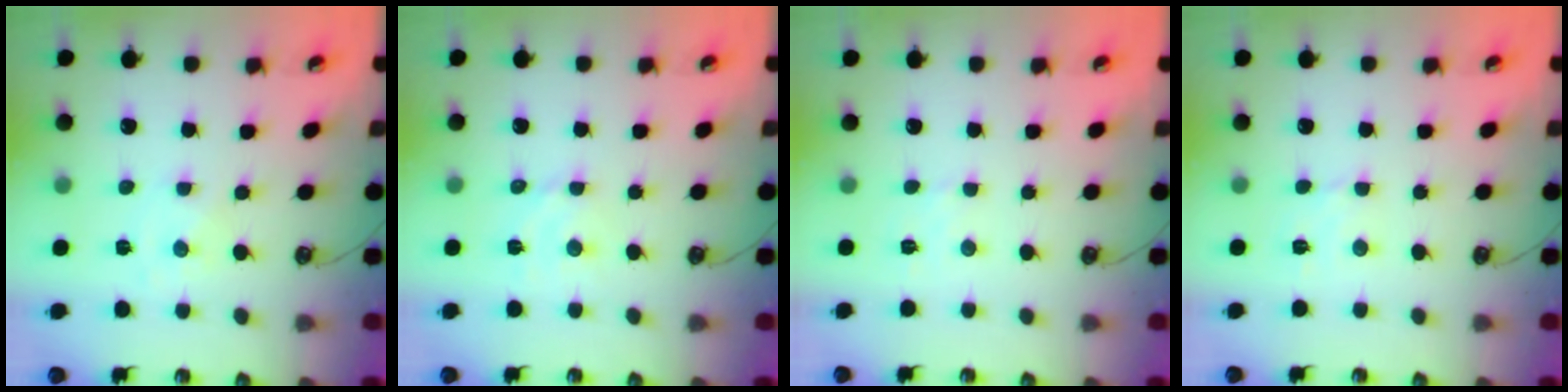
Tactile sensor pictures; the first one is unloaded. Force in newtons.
{"total": 3.3, "press": 3.3, "slide": 0.3}
{"total": 2.7, "press": 2.7, "slide": 0.5}
{"total": 2.9, "press": 2.8, "slide": 0.6}